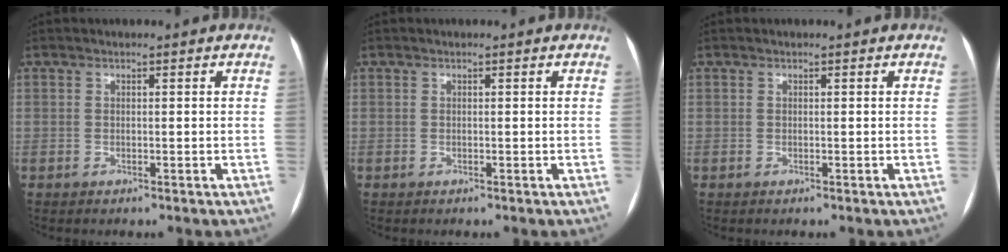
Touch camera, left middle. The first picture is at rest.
{"total": 0.0}
{"total": 0.0}